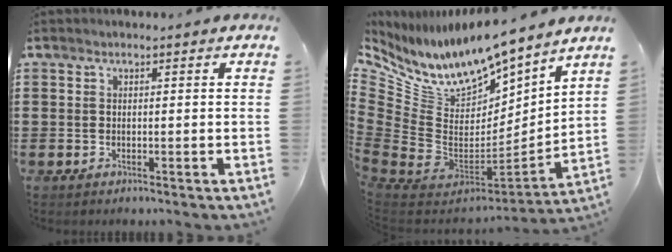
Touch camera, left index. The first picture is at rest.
{"total": 10.4, "force": [8.6, 4.5, 3.5], "torque": [-0.130, -0.083, 0.152]}